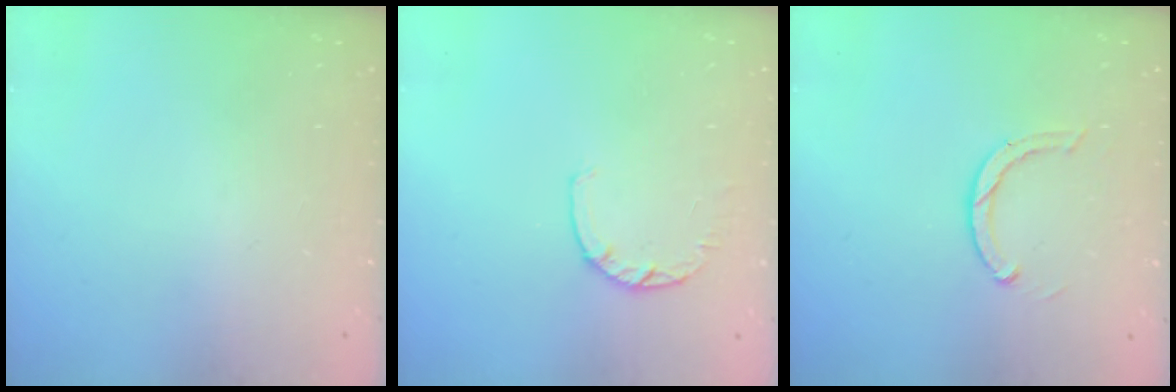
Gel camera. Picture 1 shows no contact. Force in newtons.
{"total": 2.8, "press": 2.7, "slide": 0.5}
{"total": 2.9, "press": 2.9, "slide": 0.4}